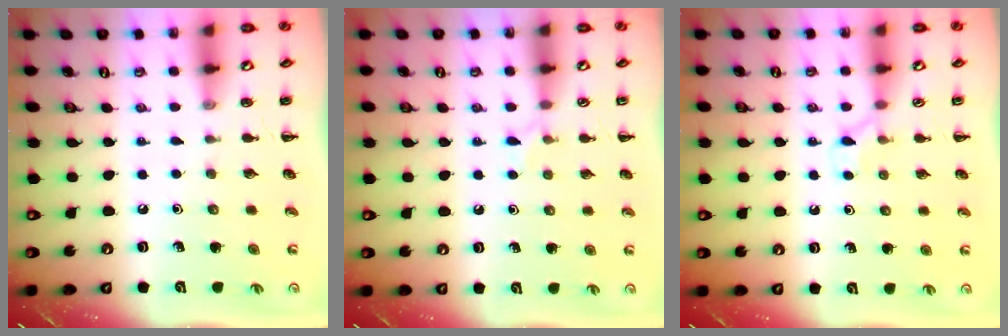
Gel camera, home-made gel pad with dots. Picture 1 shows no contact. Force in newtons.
{"total": 5.3, "press": 5.0, "slide": 1.8}
{"total": 3.6, "press": 3.4, "slide": 1.3}